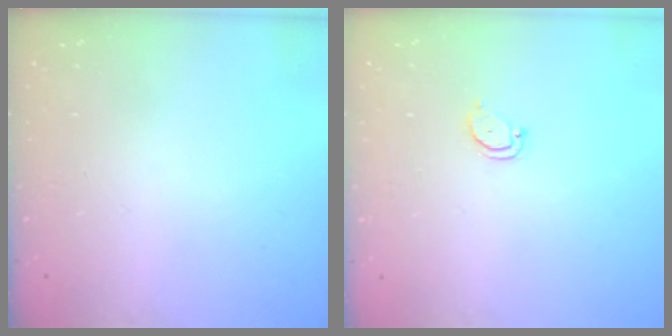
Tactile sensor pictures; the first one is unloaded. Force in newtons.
{"total": 2.5, "press": 2.5, "slide": 0.3}